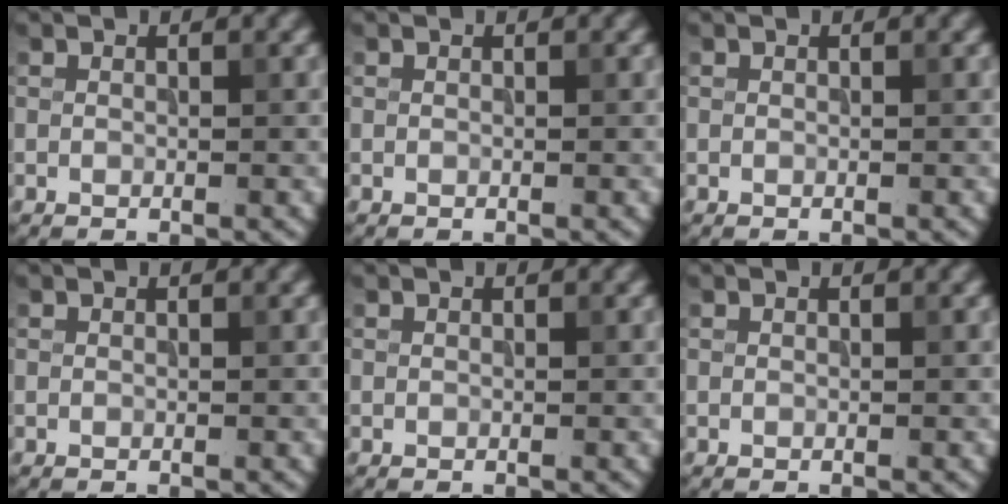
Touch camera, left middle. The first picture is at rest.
{"total": 0.0}
{"total": 0.0}
{"total": 0.0}
{"total": 0.0}
{"total": 0.0}